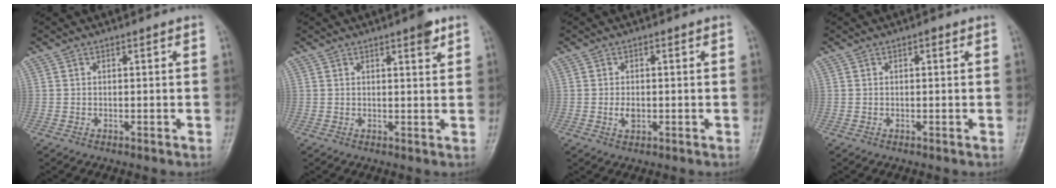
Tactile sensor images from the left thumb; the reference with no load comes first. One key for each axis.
{"total": 3.0, "fx": 1.9, "fy": 0.7, "fz": 2.2, "tx": -0.025, "ty": -0.009, "tz": 0.023}
{"total": 2.3, "fx": -0.4, "fy": 1.5, "fz": 1.8, "tx": -0.030, "ty": -0.001, "tz": -0.006}
{"total": 0.6, "fx": 0.2, "fy": 0.3, "fz": 0.5, "tx": -0.006, "ty": 0.002, "tz": 0.002}